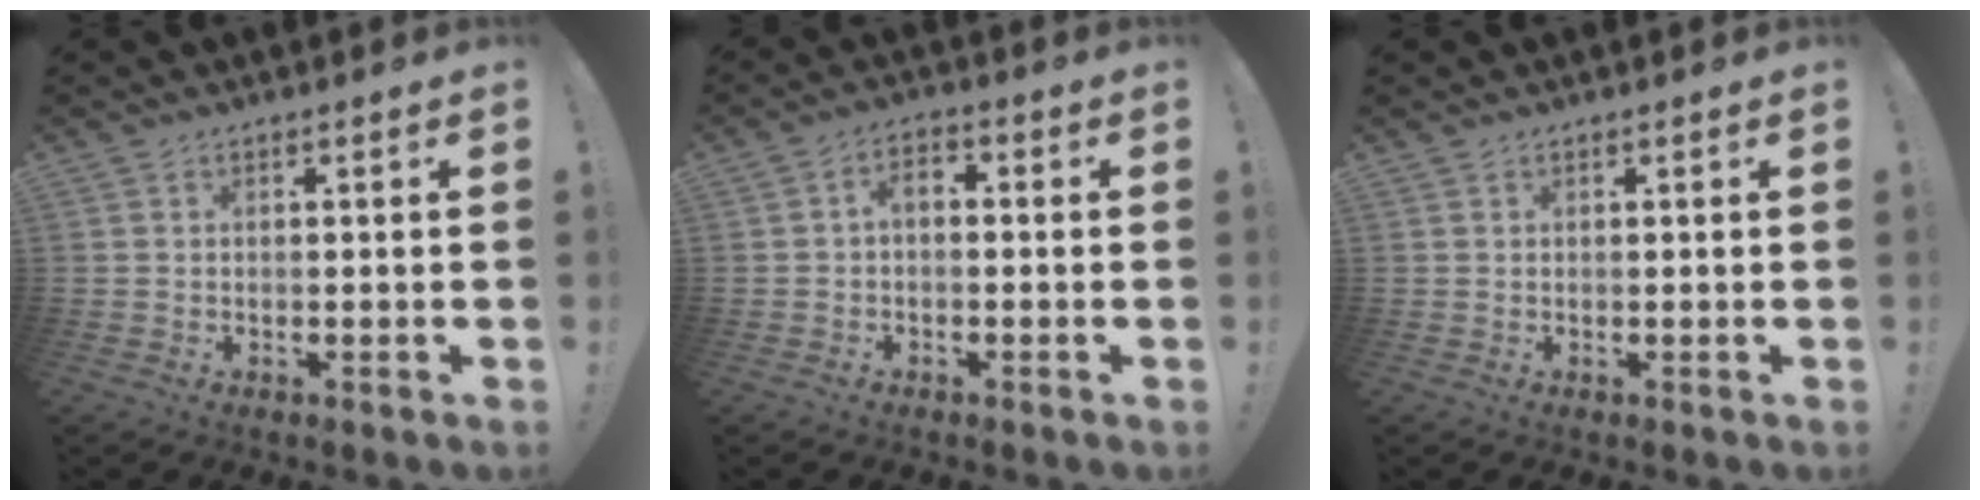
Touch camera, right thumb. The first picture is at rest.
{"total": 2.9, "force": [-0.8, 1.5, 2.3], "torque": [-0.047, 0.003, -0.018]}
{"total": 0.6, "force": [0.5, 0.2, 0.0], "torque": [0.006, -0.003, 0.010]}